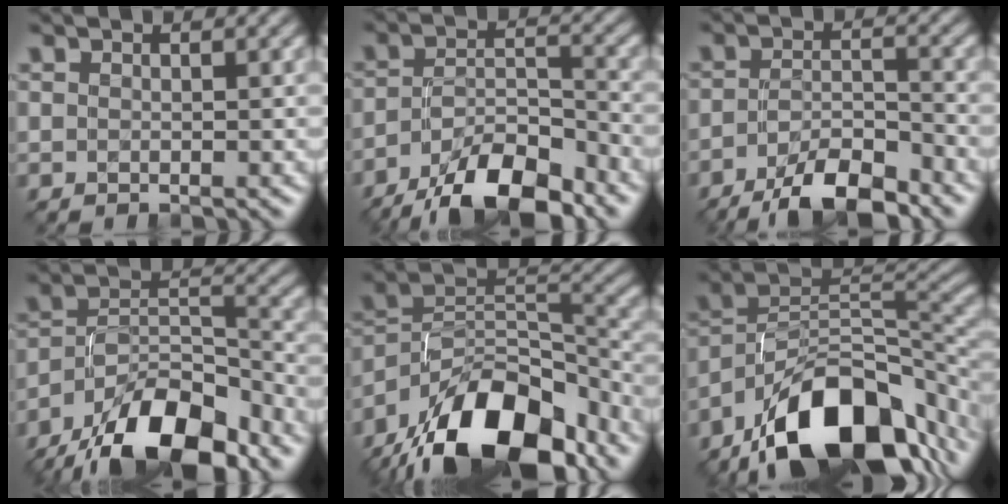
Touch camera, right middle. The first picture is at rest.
{"total": 9.6, "force": [-7.0, 3.1, 5.8], "torque": [-0.092, 0.004, -0.126]}
{"total": 7.0, "force": [-5.1, 1.8, 4.4], "torque": [-0.077, -0.003, -0.088]}
{"total": 12.4, "force": [-8.9, 4.8, 7.3], "torque": [-0.123, 0.010, -0.164]}
{"total": 14.8, "force": [-10.6, 6.7, 7.9], "torque": [-0.150, 0.017, -0.197]}
{"total": 15.0, "force": [-9.5, 7.1, 9.2], "torque": [-0.149, 0.008, -0.173]}